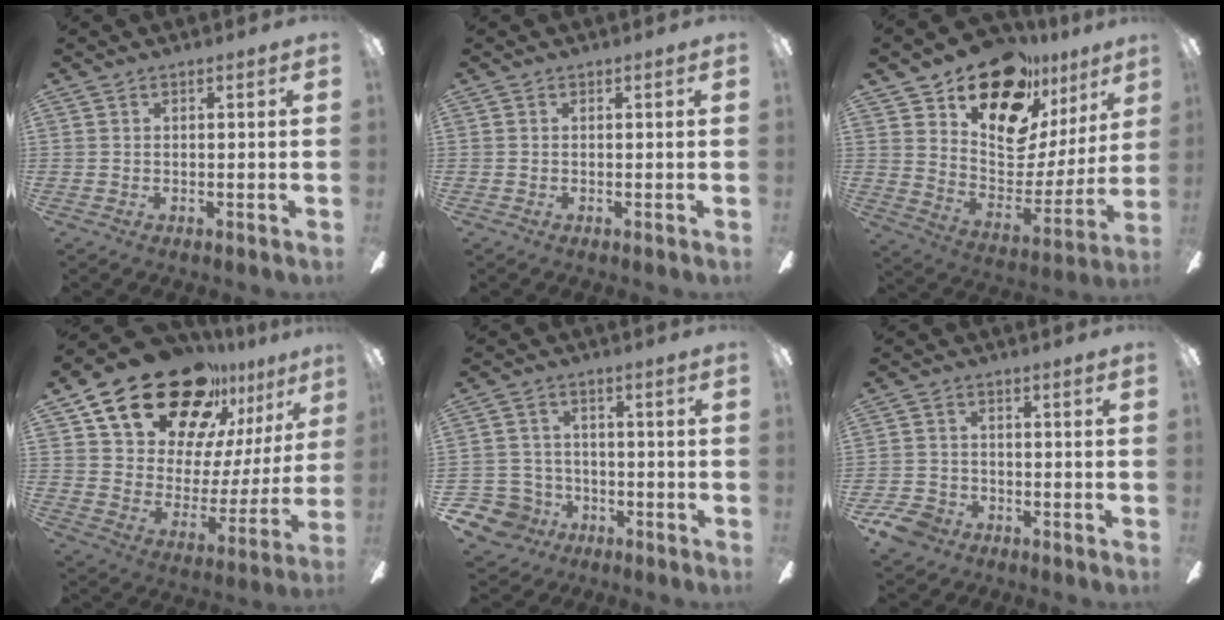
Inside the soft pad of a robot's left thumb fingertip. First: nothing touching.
{"total": 0.0}
{"total": 19.6, "force": [15.2, 9.5, 8.0], "torque": [-0.143, -0.112, 0.270]}
{"total": 25.6, "force": [18.8, 13.0, 11.5], "torque": [-0.201, -0.116, 0.350]}
{"total": 7.4, "force": [-3.1, 6.5, 1.5], "torque": [-0.062, 0.022, -0.056]}
{"total": 6.0, "force": [-4.0, 4.1, 1.8], "torque": [-0.047, 0.026, -0.079]}